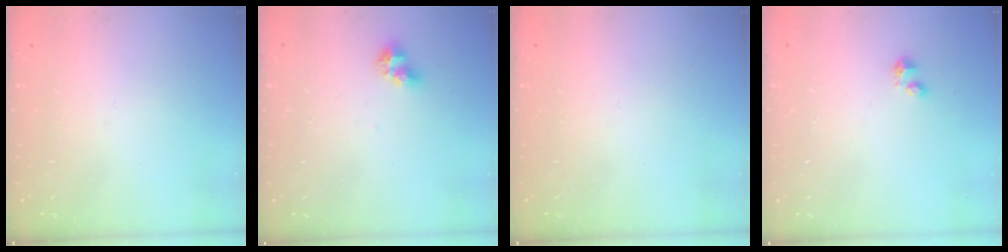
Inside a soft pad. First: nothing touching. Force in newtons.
{"total": 6.7, "press": 6.7, "slide": 0.9}
{"total": 0.0}
{"total": 2.8, "press": 2.8, "slide": 0.4}